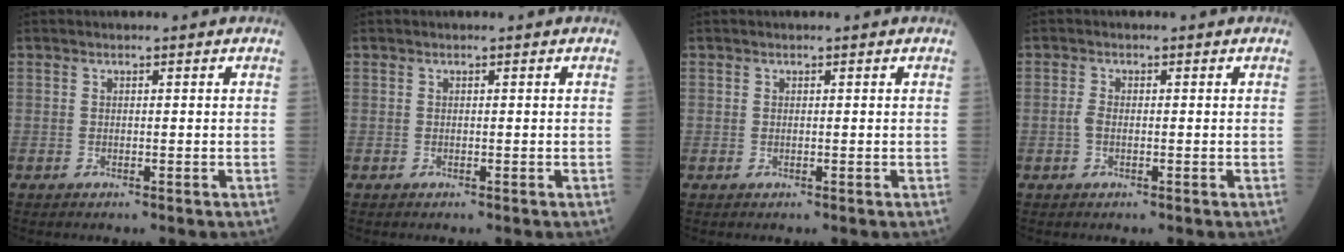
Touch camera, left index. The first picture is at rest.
{"total": 0.0}
{"total": 0.0}
{"total": 1.3, "force": [-0.4, 0.6, 1.1], "torque": [-0.027, 0.001, -0.010]}